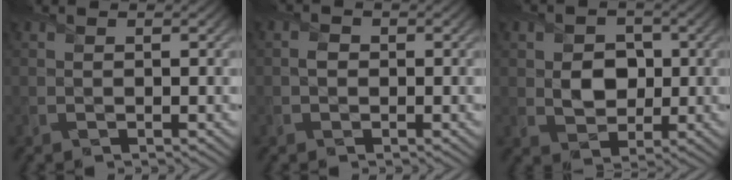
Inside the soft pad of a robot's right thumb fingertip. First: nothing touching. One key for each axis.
{"total": 1.1, "fx": -0.3, "fy": 1.0, "fz": 0.4, "tx": -0.009, "ty": -0.002, "tz": -0.011}
{"total": 4.6, "fx": 0.1, "fy": 3.8, "fz": 2.5, "tx": -0.055, "ty": -0.005, "tz": -0.009}